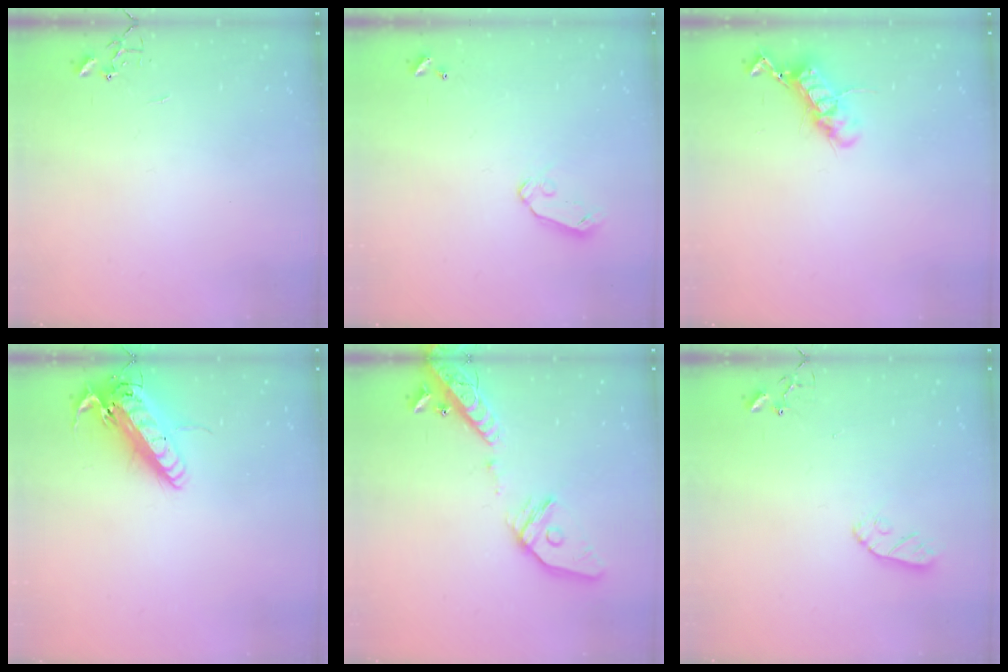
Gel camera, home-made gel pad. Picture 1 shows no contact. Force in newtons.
{"total": 6.2, "press": 6.2, "slide": 0.6}
{"total": 11.9, "press": 11.8, "slide": 0.9}
{"total": 17.8, "press": 17.5, "slide": 3.3}
{"total": 18.3, "press": 17.9, "slide": 3.6}
{"total": 7.2, "press": 7.2, "slide": 0.4}